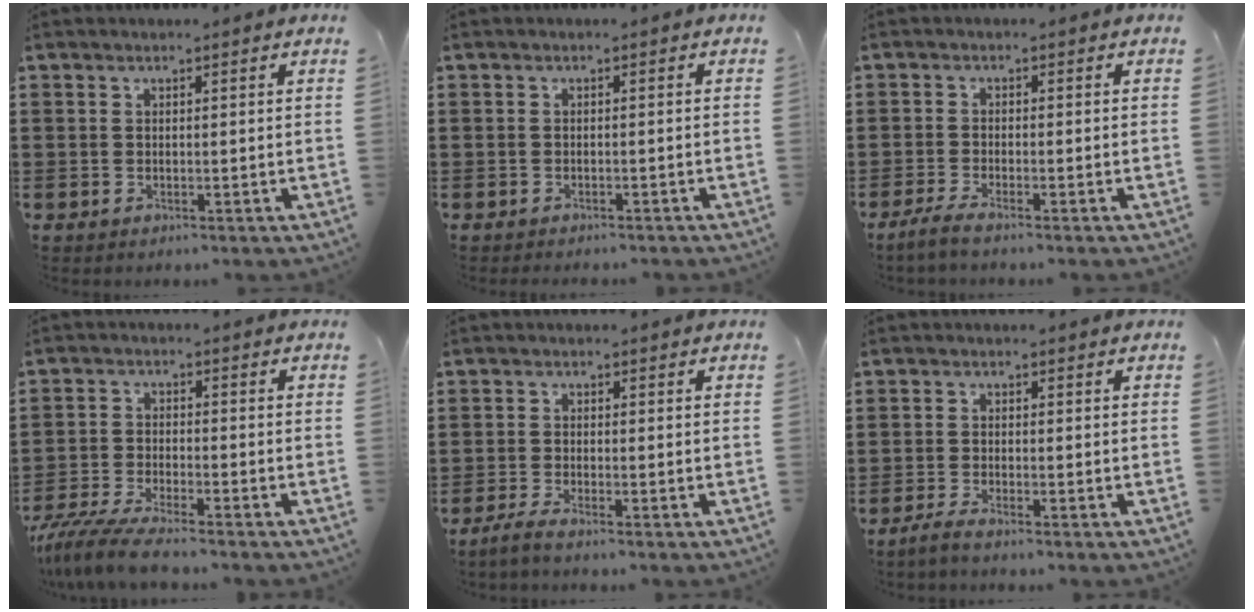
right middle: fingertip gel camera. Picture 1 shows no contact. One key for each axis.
{"total": 0.6, "fx": -0.6, "fy": 0.0, "fz": 0.0, "tx": -0.001, "ty": -0.001, "tz": -0.013}
{"total": 2.0, "fx": -1.5, "fy": 0.0, "fz": 1.4, "tx": -0.032, "ty": -0.003, "tz": -0.029}
{"total": 5.8, "fx": -5.3, "fy": 0.0, "fz": 2.4, "tx": -0.065, "ty": -0.019, "tz": -0.105}
{"total": 1.8, "fx": -1.3, "fy": 0.0, "fz": 1.1, "tx": -0.027, "ty": -0.003, "tz": -0.028}
{"total": 1.7, "fx": -1.4, "fy": 0.0, "fz": 1.0, "tx": -0.024, "ty": -0.002, "tz": -0.029}